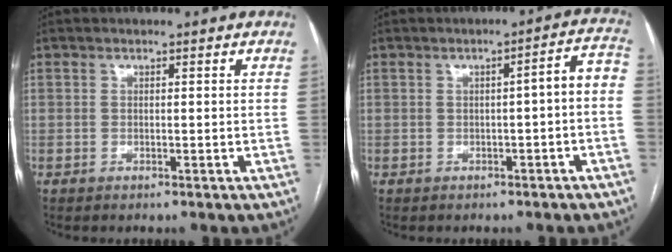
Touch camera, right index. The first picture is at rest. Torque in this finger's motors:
{"motor_torque": [0.87, -0.19, 0.33, 0.08]}